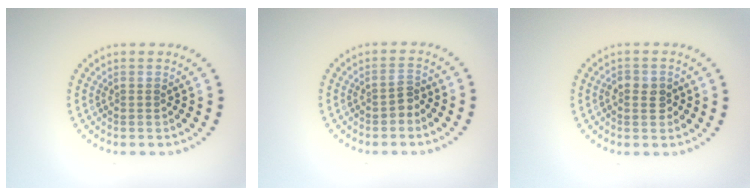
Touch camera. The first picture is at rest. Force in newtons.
{"total": 1.3, "press": 1.1, "slide": 0.7}
{"total": 1.9, "press": 1.9, "slide": 0.5}